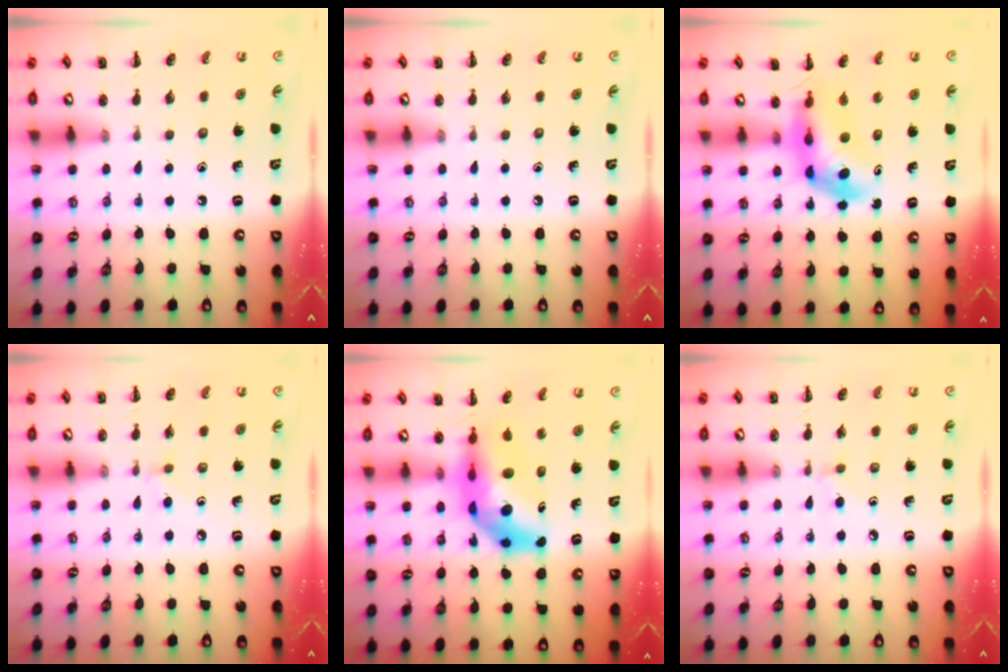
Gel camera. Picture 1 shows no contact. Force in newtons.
{"total": 0.0}
{"total": 5.0, "press": 4.8, "slide": 1.3}
{"total": 2.7, "press": 2.5, "slide": 1.0}
{"total": 10.4, "press": 10.0, "slide": 3.0}
{"total": 2.6, "press": 2.4, "slide": 1.1}